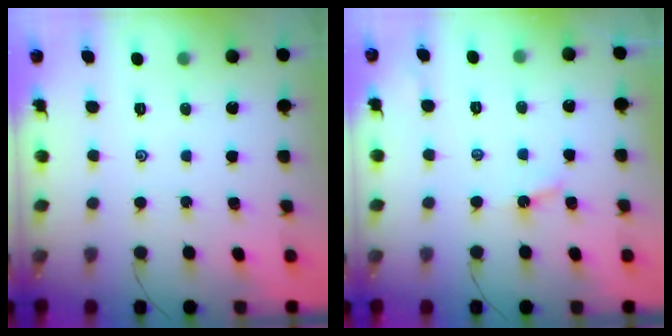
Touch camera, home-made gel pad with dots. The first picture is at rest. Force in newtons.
{"total": 3.3, "press": 3.3, "slide": 0.1}